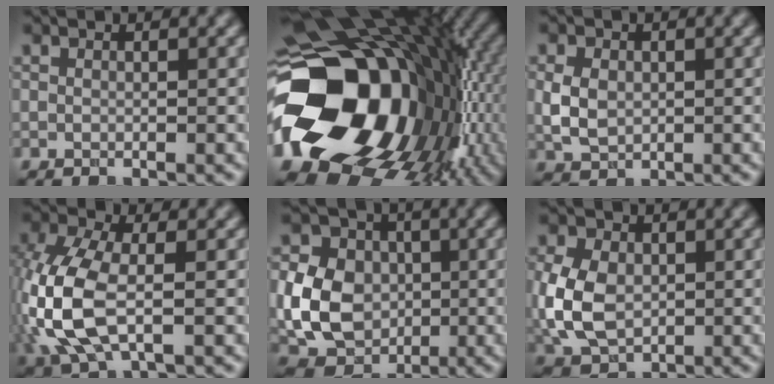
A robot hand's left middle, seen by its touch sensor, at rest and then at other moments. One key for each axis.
{"total": 20.1, "fx": -2.7, "fy": 15.2, "fz": 12.8, "tx": -0.252, "ty": -0.038, "tz": -0.023}
{"total": 2.8, "fx": -0.1, "fy": 2.2, "fz": 1.7, "tx": -0.040, "ty": 0.002, "tz": 0.004}
{"total": 6.9, "fx": -1.2, "fy": 3.7, "fz": 5.7, "tx": -0.144, "ty": 0.005, "tz": -0.023}
{"total": 7.8, "fx": -1.0, "fy": 6.3, "fz": 4.5, "tx": -0.096, "ty": -0.001, "tz": -0.018}
{"total": 6.6, "fx": -0.6, "fy": 4.9, "fz": 4.4, "tx": -0.114, "ty": 0.001, "tz": -0.009}